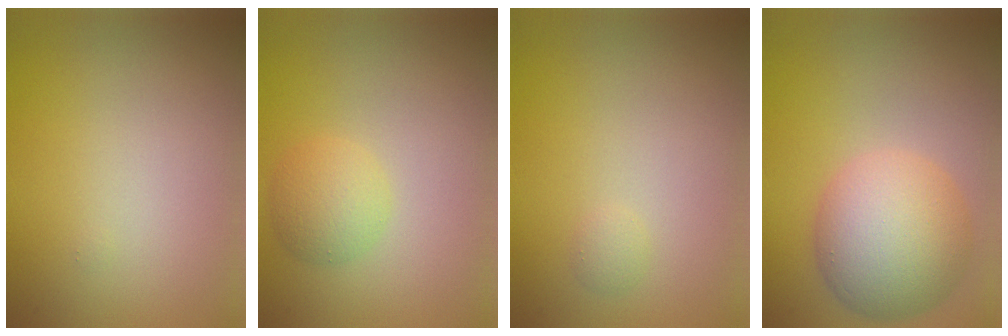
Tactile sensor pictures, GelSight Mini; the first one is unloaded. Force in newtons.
{"total": 2.4, "press": 2.4, "slide": 0.0}
{"total": 0.6, "press": 0.6, "slide": 0.0}
{"total": 7.3, "press": 7.3, "slide": 0.3}